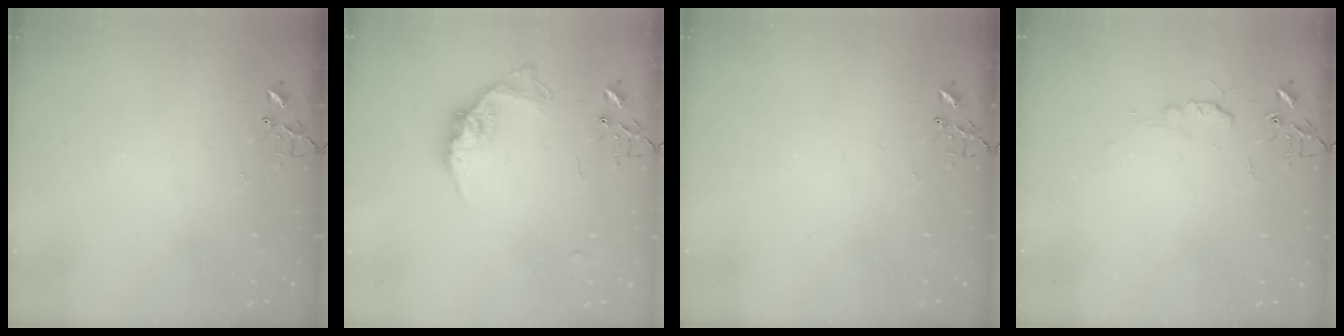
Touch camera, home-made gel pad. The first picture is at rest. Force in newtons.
{"total": 12.6, "press": 12.6, "slide": 0.5}
{"total": 0.0}
{"total": 5.6, "press": 5.5, "slide": 0.7}